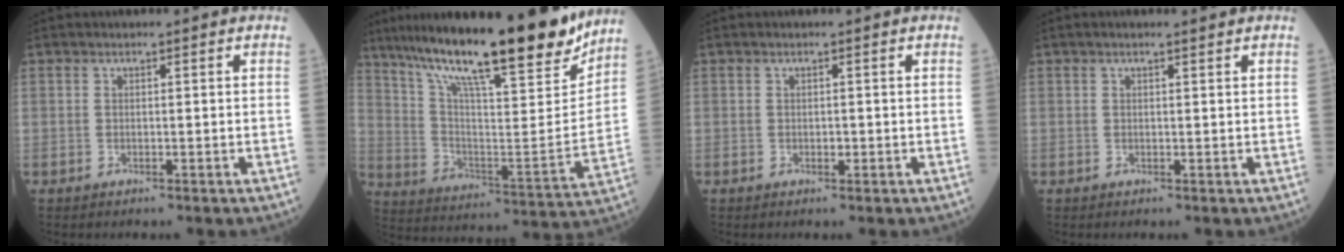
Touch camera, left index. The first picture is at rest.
{"total": 25.1, "force": [20.5, 2.5, 14.3], "torque": [-0.246, -0.029, 0.315]}
{"total": 0.6, "force": [-0.1, 0.4, 0.4], "torque": [-0.006, 0.001, -0.003]}
{"total": 1.3, "force": [1.0, 0.0, 0.8], "torque": [-0.015, 0.007, 0.017]}